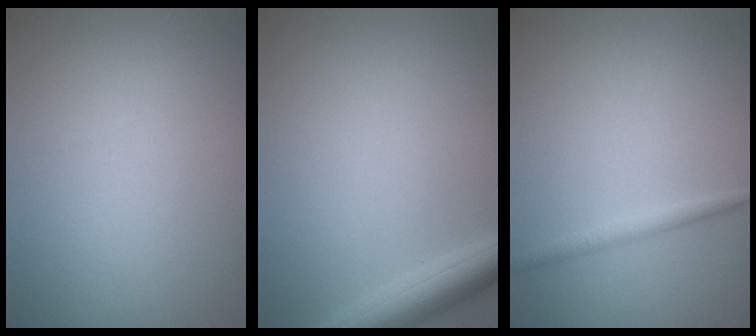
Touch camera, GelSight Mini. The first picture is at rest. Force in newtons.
{"total": 4.1, "press": 4.1, "slide": 0.2}
{"total": 1.3, "press": 1.3, "slide": 0.1}